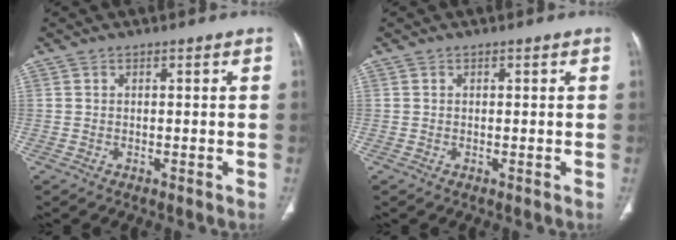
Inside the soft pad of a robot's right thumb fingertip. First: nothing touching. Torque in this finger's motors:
{"motor_torque": [-0.22, -0.06, -0.24, 0.12, -0.02]}